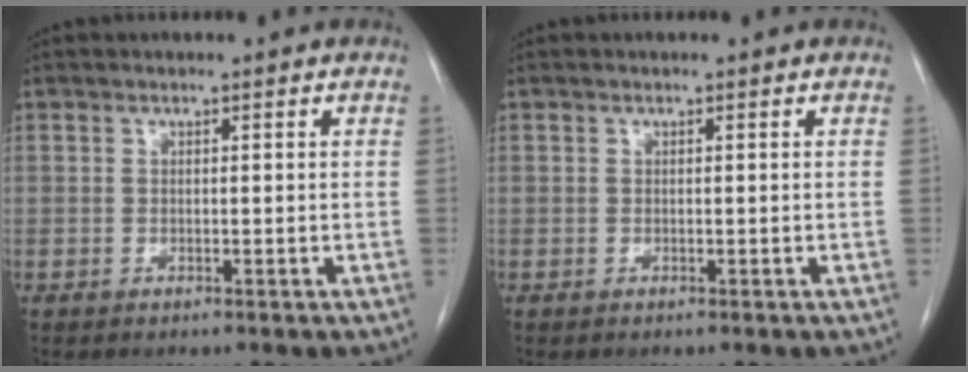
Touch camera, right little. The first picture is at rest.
{"total": 0.0}